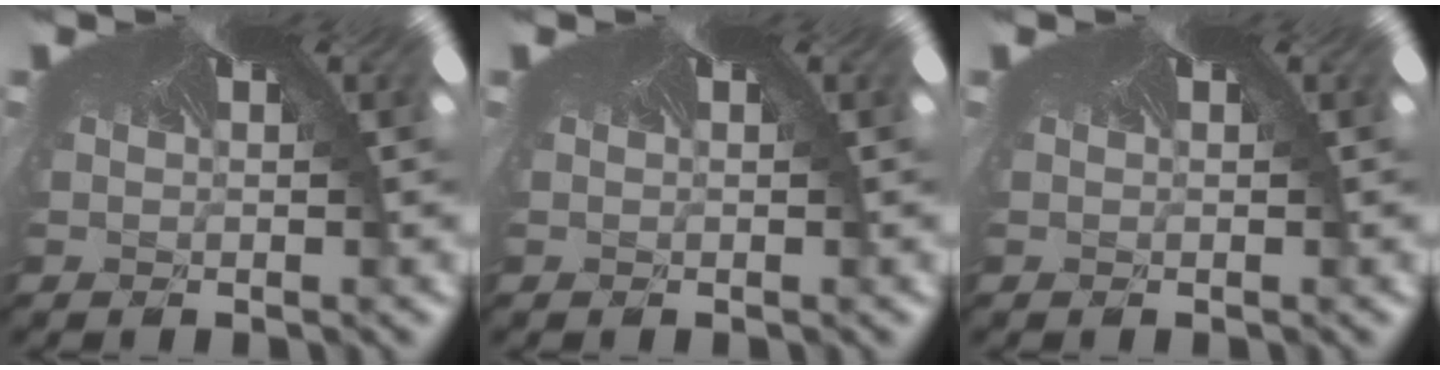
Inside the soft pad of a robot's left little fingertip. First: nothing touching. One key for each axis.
{"total": 0.0}
{"total": 0.0}